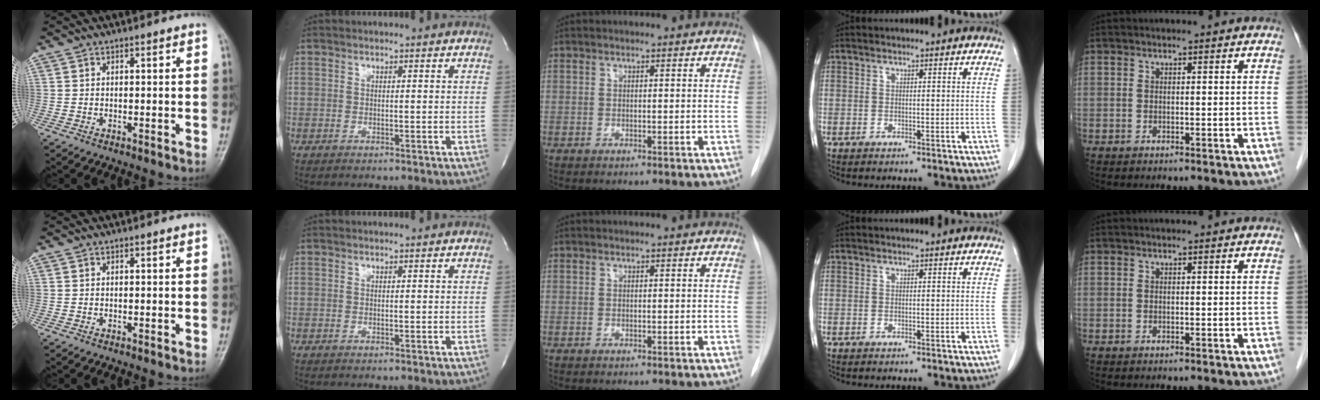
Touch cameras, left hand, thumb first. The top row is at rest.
{}